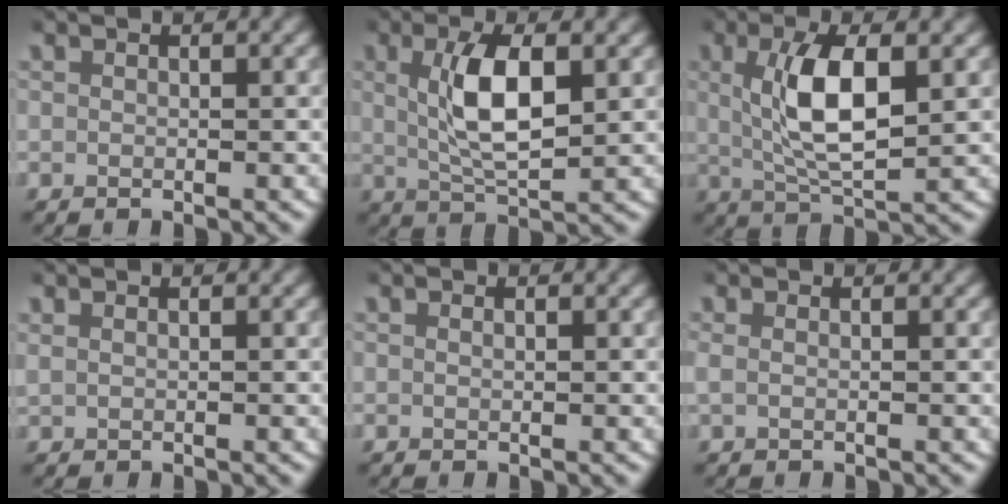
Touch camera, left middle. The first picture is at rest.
{"total": 5.3, "force": [1.0, 1.7, 4.9], "torque": [-0.090, -0.009, 0.024]}
{"total": 5.9, "force": [1.1, 1.9, 5.5], "torque": [-0.105, -0.008, 0.026]}
{"total": 0.7, "force": [0.5, 0.2, 0.4], "torque": [-0.008, 0.004, 0.010]}
{"total": 0.0}
{"total": 0.7, "force": [0.0, 0.1, 0.7], "torque": [-0.021, -0.001, 0.000]}